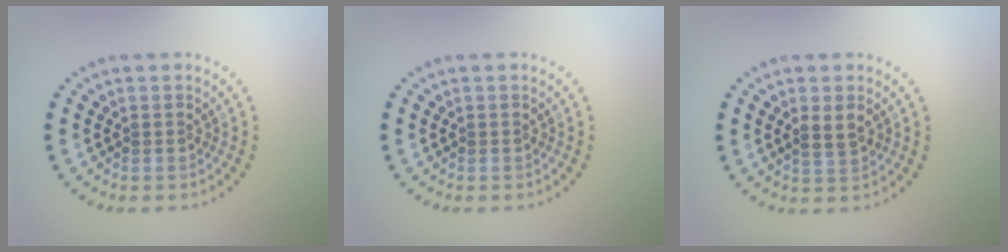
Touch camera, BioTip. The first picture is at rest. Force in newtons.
{"total": 0.0}
{"total": 1.9, "press": 1.8, "slide": 0.5}